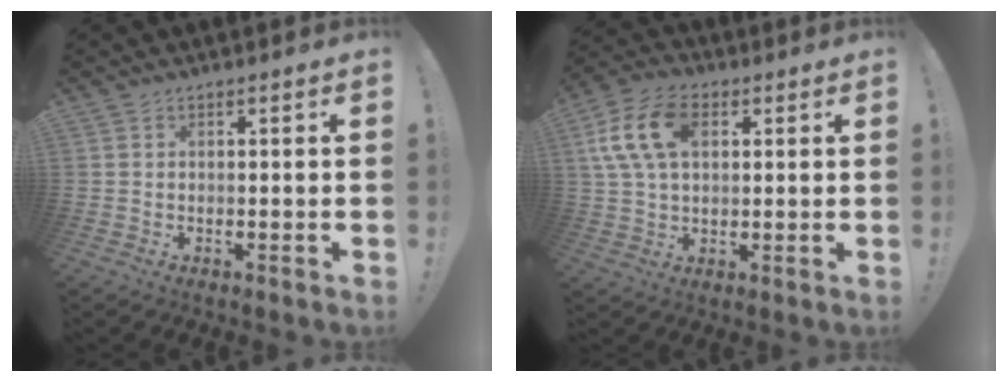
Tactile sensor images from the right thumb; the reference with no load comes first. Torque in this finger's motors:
{"motor_torque": [-0.38, 0.80, 0.06, 0.08, 0.40]}